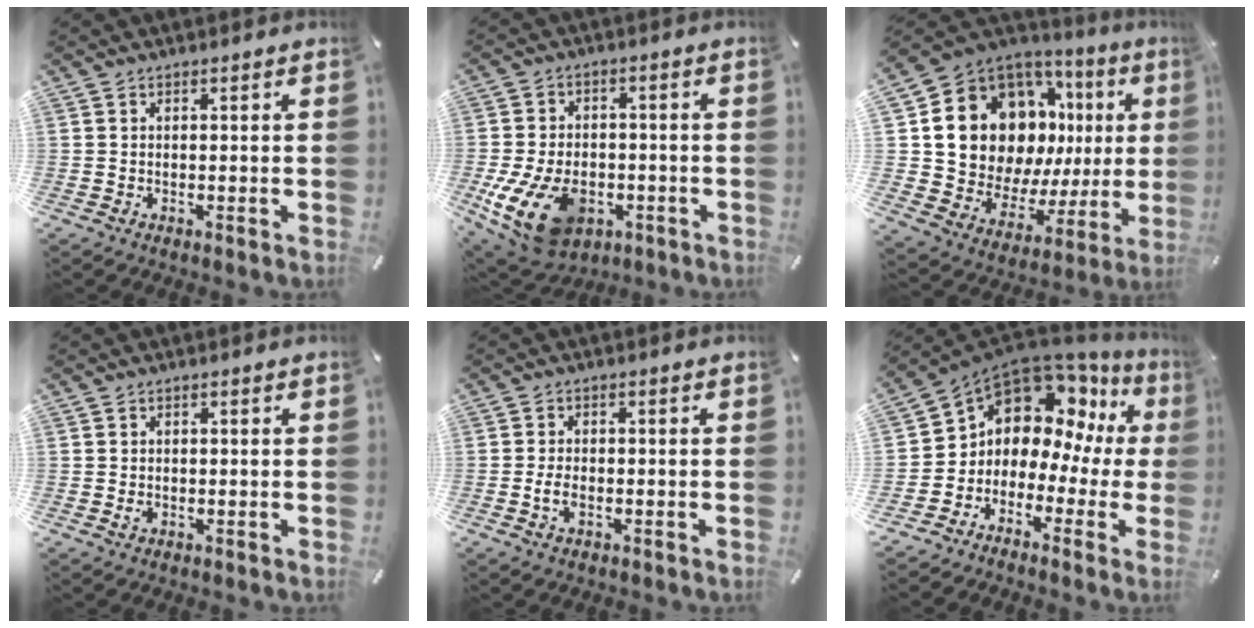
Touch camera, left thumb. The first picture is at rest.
{"total": 15.9, "force": [-5.5, 10.7, 10.4], "torque": [-0.212, 0.026, -0.087]}
{"total": 17.6, "force": [7.0, 13.1, 9.5], "torque": [-0.166, -0.064, 0.145]}
{"total": 1.0, "force": [-0.1, 0.8, 0.6], "torque": [-0.012, 0.003, -0.002]}
{"total": 3.2, "force": [-1.0, 1.7, 2.5], "torque": [-0.056, 0.000, -0.020]}
{"total": 9.4, "force": [5.8, 6.9, 2.6], "torque": [-0.075, -0.068, 0.105]}